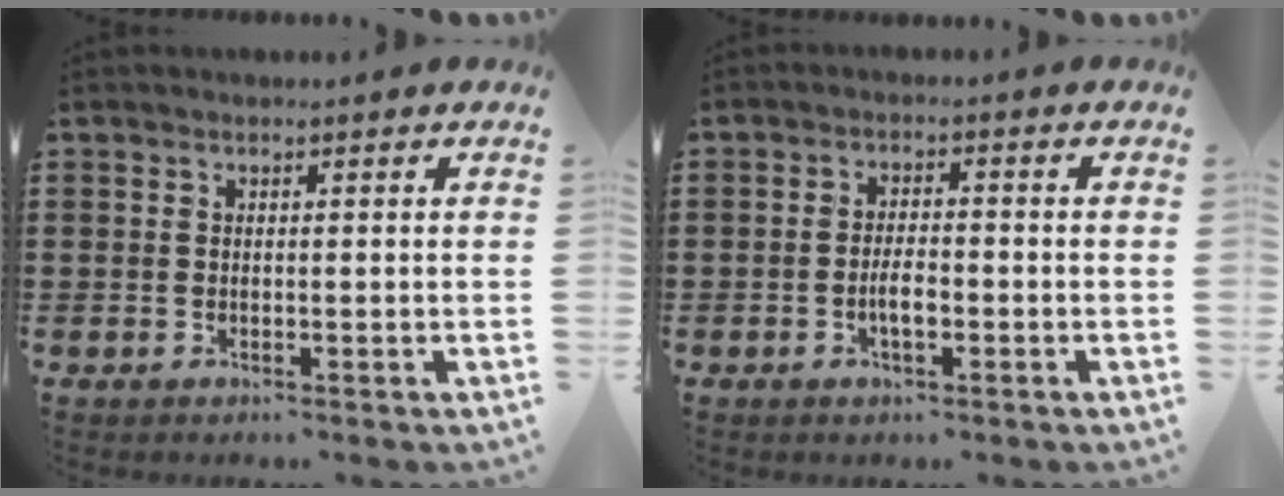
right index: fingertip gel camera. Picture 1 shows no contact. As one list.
[{"total": 3.4, "force": [-1.2, 1.2, 2.9], "torque": [-0.060, 0.001, -0.024]}]